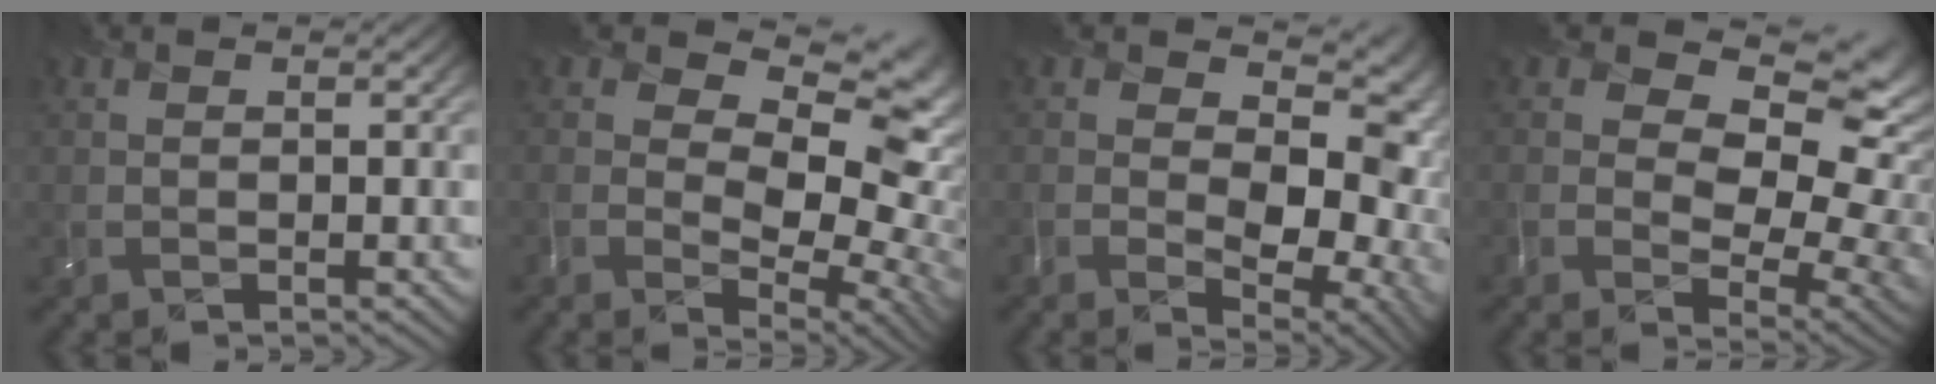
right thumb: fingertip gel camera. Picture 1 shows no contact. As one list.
[{"total": 9.9, "force": [1.5, 6.0, 7.7], "torque": [-0.120, -0.018, 0.030]}, {"total": 11.5, "force": [-0.9, 7.0, 9.1], "torque": [-0.129, -0.024, 0.004]}, {"total": 12.7, "force": [3.0, 8.1, 9.3], "torque": [-0.140, -0.002, 0.061]}]